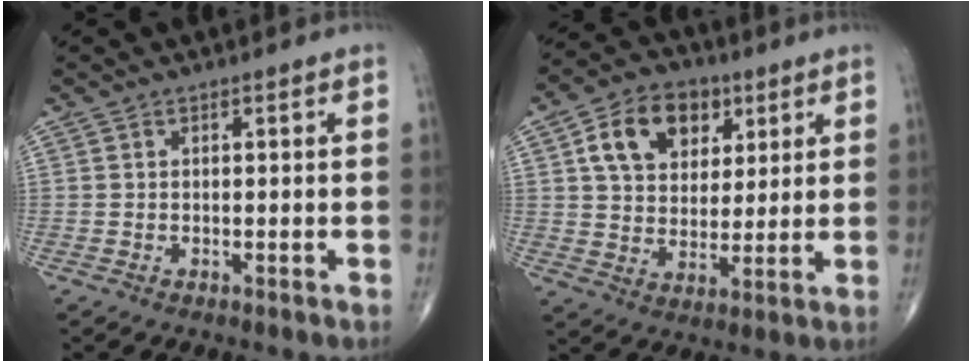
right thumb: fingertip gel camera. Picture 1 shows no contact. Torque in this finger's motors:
{"motor_torque": [0.11, 0.14, 0.06, 0.00, 0.26]}